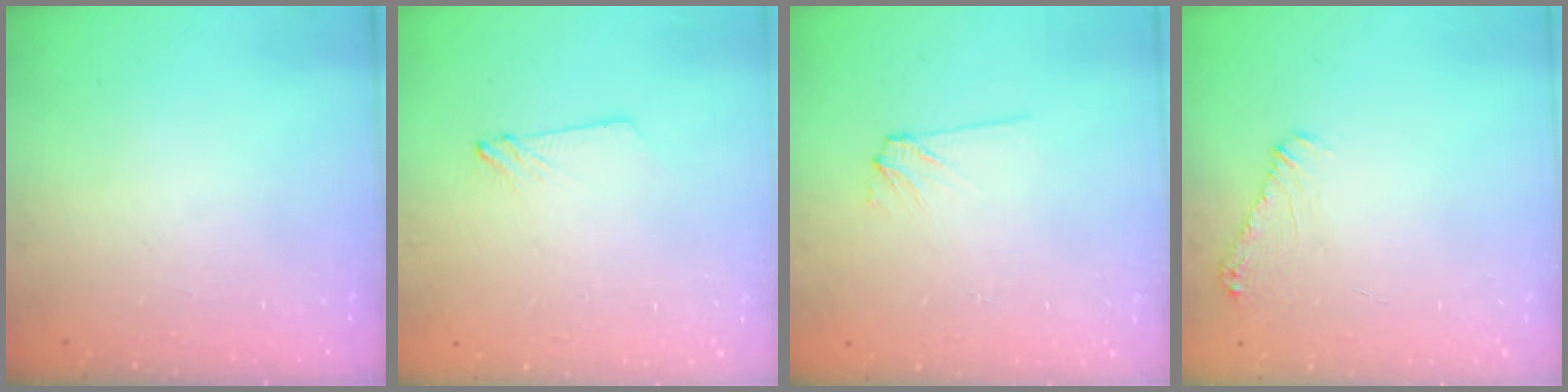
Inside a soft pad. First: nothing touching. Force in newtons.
{"total": 2.4, "press": 2.4, "slide": 0.2}
{"total": 4.2, "press": 4.2, "slide": 0.5}
{"total": 6.4, "press": 6.4, "slide": 0.7}